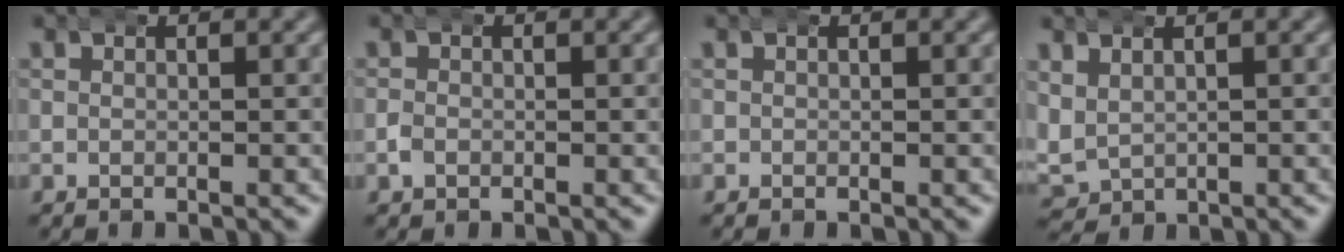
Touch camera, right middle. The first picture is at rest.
{"total": 0.7, "force": [-0.3, 0.5, 0.3], "torque": [-0.009, 0.003, -0.008]}
{"total": 0.0}
{"total": 4.7, "force": [0.2, 4.4, 1.8], "torque": [-0.055, -0.018, 0.013]}